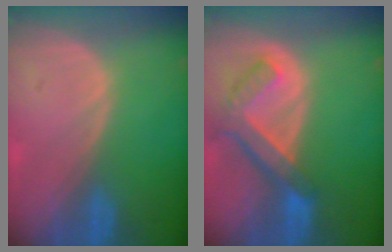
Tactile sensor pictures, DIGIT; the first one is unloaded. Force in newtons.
{"total": 7.6, "press": 6.6, "slide": 3.8}